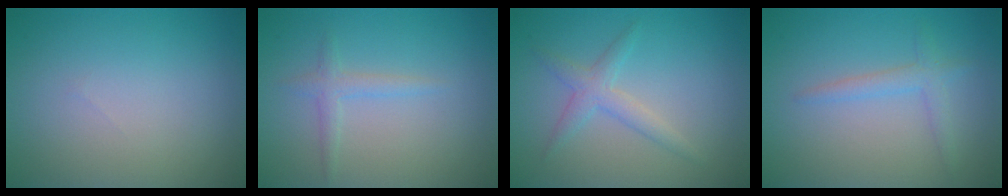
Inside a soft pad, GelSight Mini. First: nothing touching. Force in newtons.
{"total": 1.4, "press": 1.4, "slide": 0.1}
{"total": 2.1, "press": 2.1, "slide": 0.1}
{"total": 1.8, "press": 1.8, "slide": 0.1}